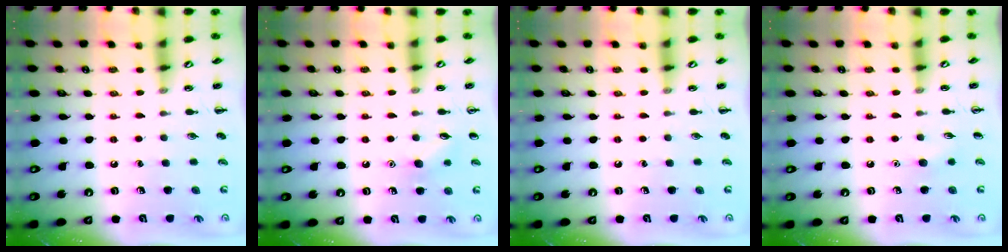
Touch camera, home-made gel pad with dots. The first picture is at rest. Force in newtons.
{"total": 7.0, "press": 6.7, "slide": 2.2}
{"total": 0.0}
{"total": 4.0, "press": 3.8, "slide": 1.2}